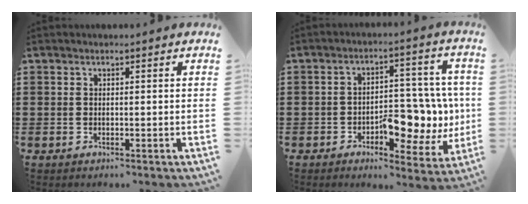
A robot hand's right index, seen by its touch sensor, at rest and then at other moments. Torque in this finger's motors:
{"motor_torque": [2.13, 0.00, 0.50, 0.06]}